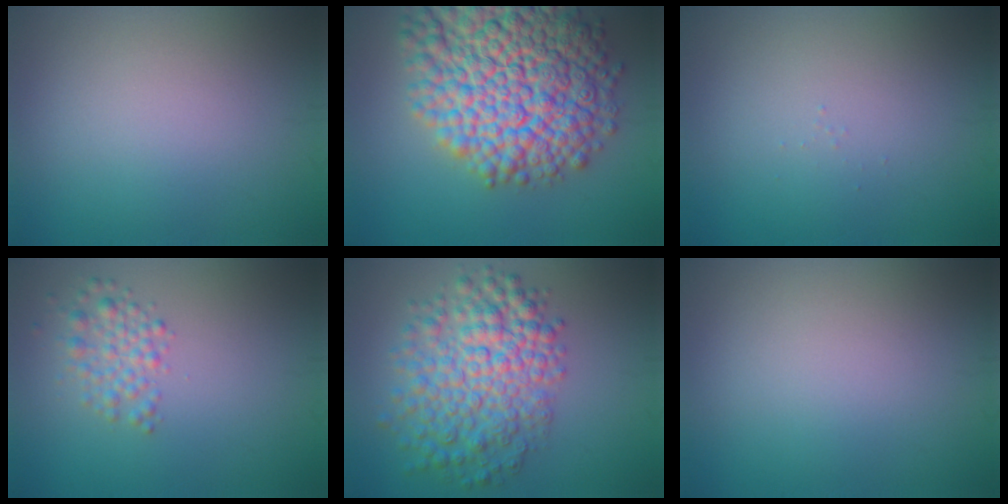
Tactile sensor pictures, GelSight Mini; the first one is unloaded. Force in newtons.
{"total": 15.1, "press": 15.0, "slide": 0.6}
{"total": 0.0}
{"total": 2.3, "press": 2.3, "slide": 0.1}
{"total": 7.5, "press": 7.5, "slide": 0.2}
{"total": 0.0}